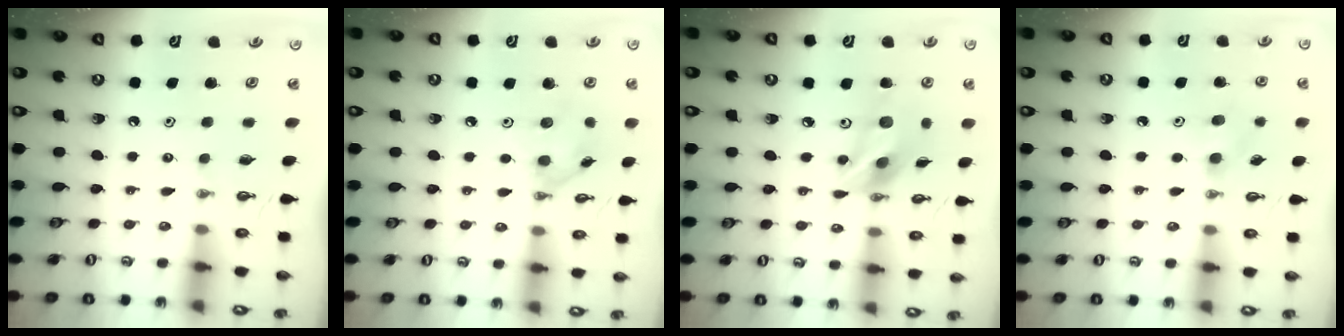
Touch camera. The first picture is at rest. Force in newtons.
{"total": 9.6, "press": 9.6, "slide": 0.4}
{"total": 14.6, "press": 14.2, "slide": 3.4}
{"total": 5.3, "press": 5.2, "slide": 1.1}